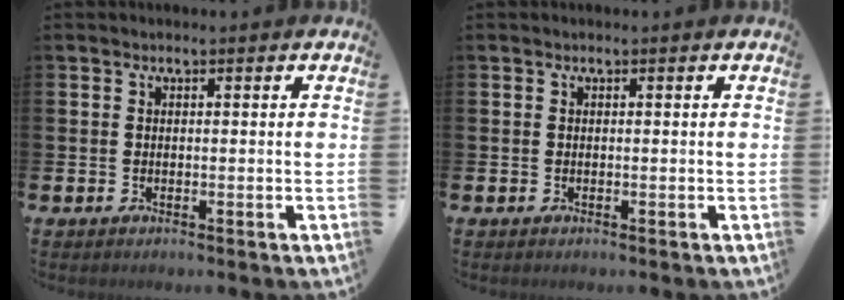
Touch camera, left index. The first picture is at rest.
{"total": 0.0}